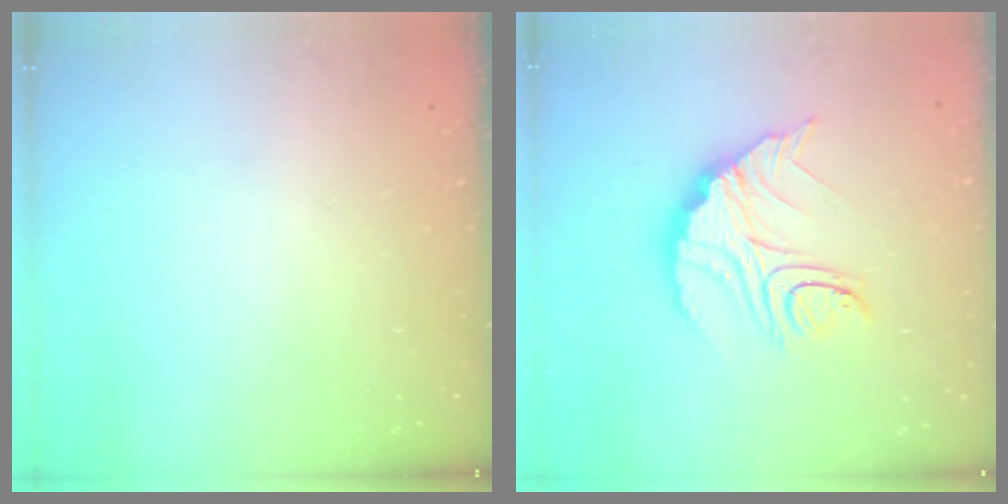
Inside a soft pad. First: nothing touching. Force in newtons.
{"total": 13.6, "press": 13.6, "slide": 1.0}